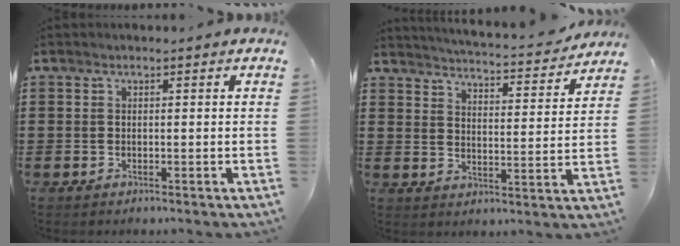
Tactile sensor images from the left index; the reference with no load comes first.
{"total": 4.0, "force": [3.9, -0.5, 0.7], "torque": [-0.027, -0.038, 0.060]}